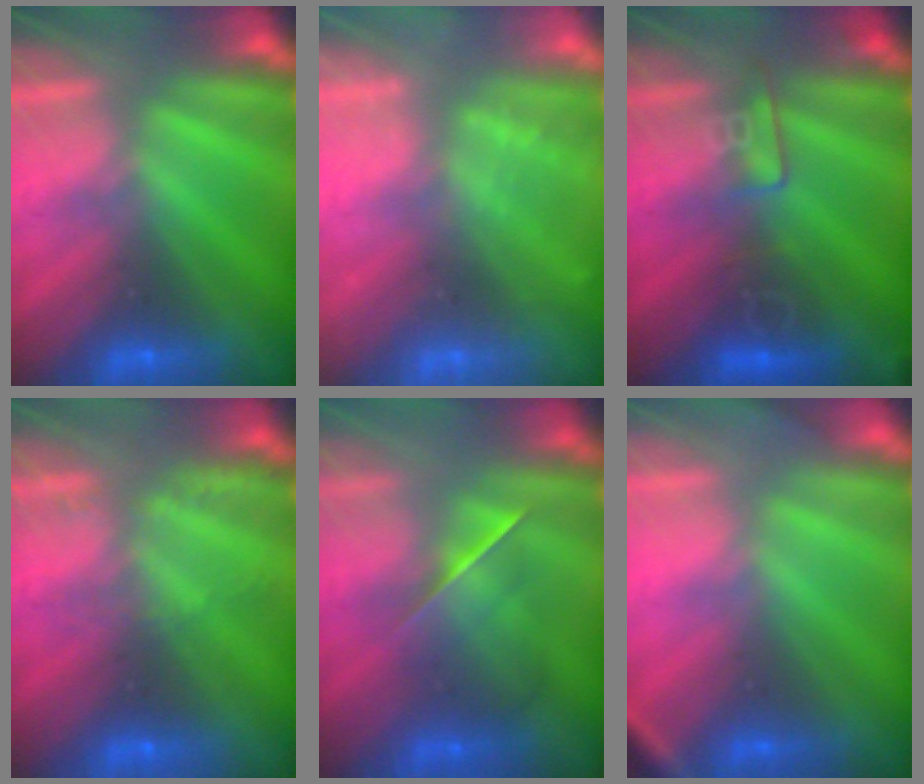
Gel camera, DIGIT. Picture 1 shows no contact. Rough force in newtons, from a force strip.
{"total": 2.4}
{"total": 2.4}
{"total": 2.1}
{"total": 2.4}
{"total": 2.7}